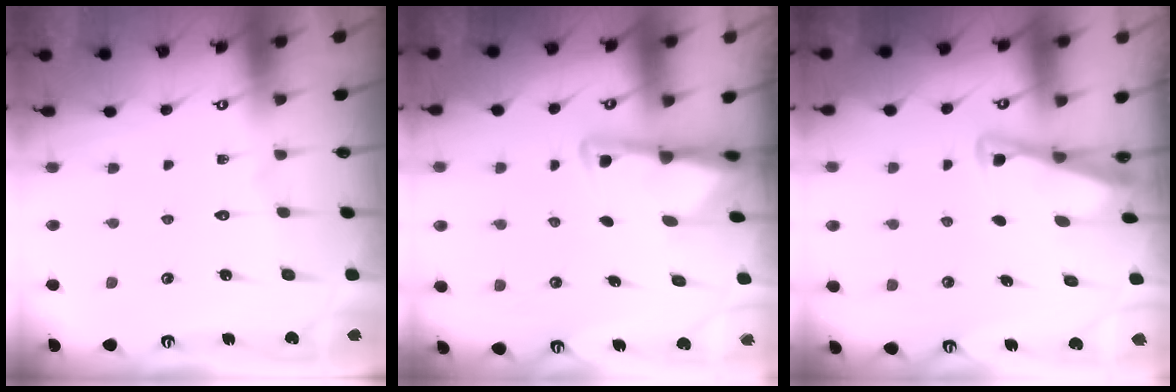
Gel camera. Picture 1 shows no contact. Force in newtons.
{"total": 2.8, "press": 2.7, "slide": 0.7}
{"total": 2.7, "press": 2.6, "slide": 0.4}